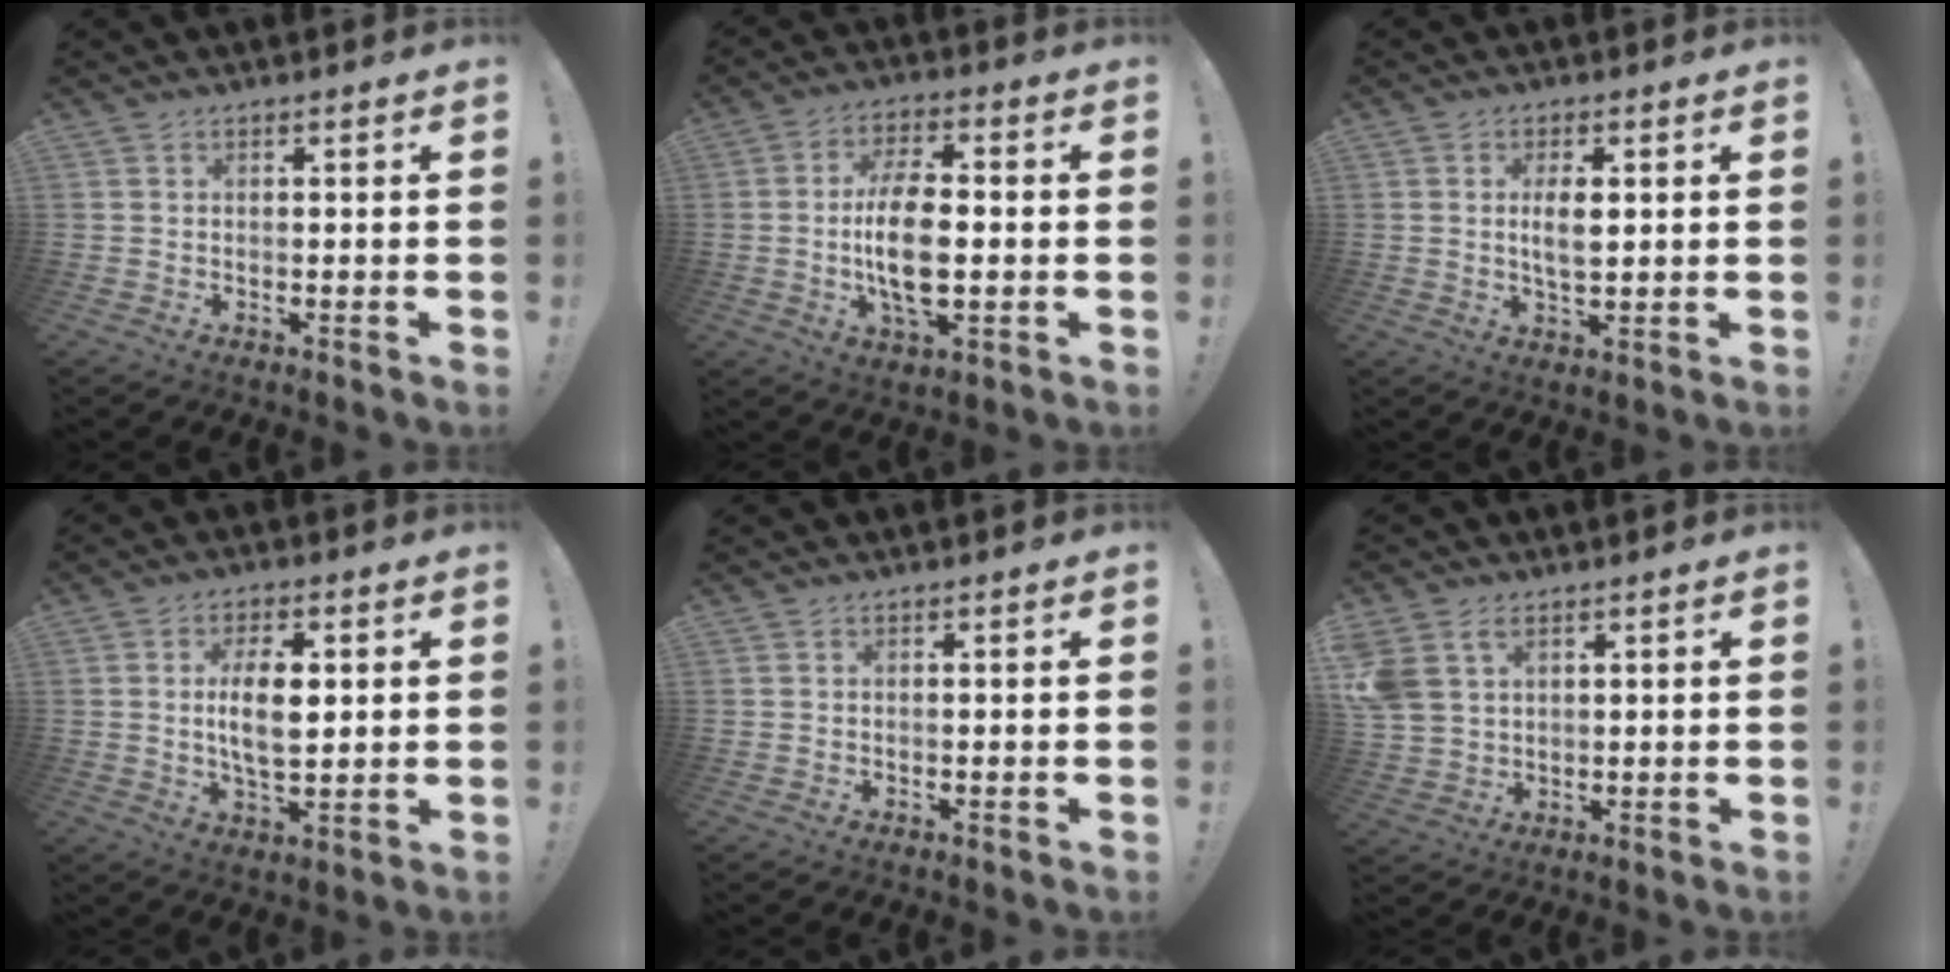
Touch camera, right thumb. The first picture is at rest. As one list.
[{"total": 13.6, "force": [-1.2, 6.4, 11.9], "torque": [-0.229, -0.004, -0.028]}, {"total": 5.4, "force": [0.8, 2.3, 4.8], "torque": [-0.083, -0.004, 0.008]}, {"total": 9.9, "force": [1.5, 4.6, 8.6], "torque": [-0.155, -0.007, 0.019]}, {"total": 0.0}, {"total": 6.7, "force": [3.2, 4.9, 3.3], "torque": [-0.075, -0.006, 0.064]}]